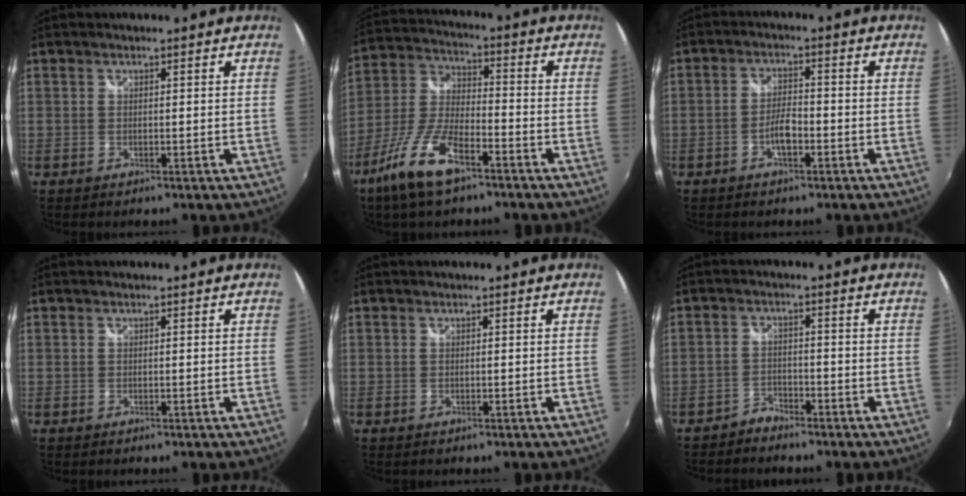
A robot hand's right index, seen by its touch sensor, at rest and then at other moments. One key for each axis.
{"total": 13.3, "fx": -8.4, "fy": 4.3, "fz": 9.3, "tx": -0.209, "ty": -0.011, "tz": -0.165}
{"total": 3.9, "fx": -2.0, "fy": 1.3, "fz": 3.1, "tx": -0.067, "ty": 0.007, "tz": -0.037}
{"total": 0.0}
{"total": 0.0}
{"total": 2.9, "fx": -2.7, "fy": 1.0, "fz": 0.1, "tx": -0.006, "ty": 0.005, "tz": -0.052}